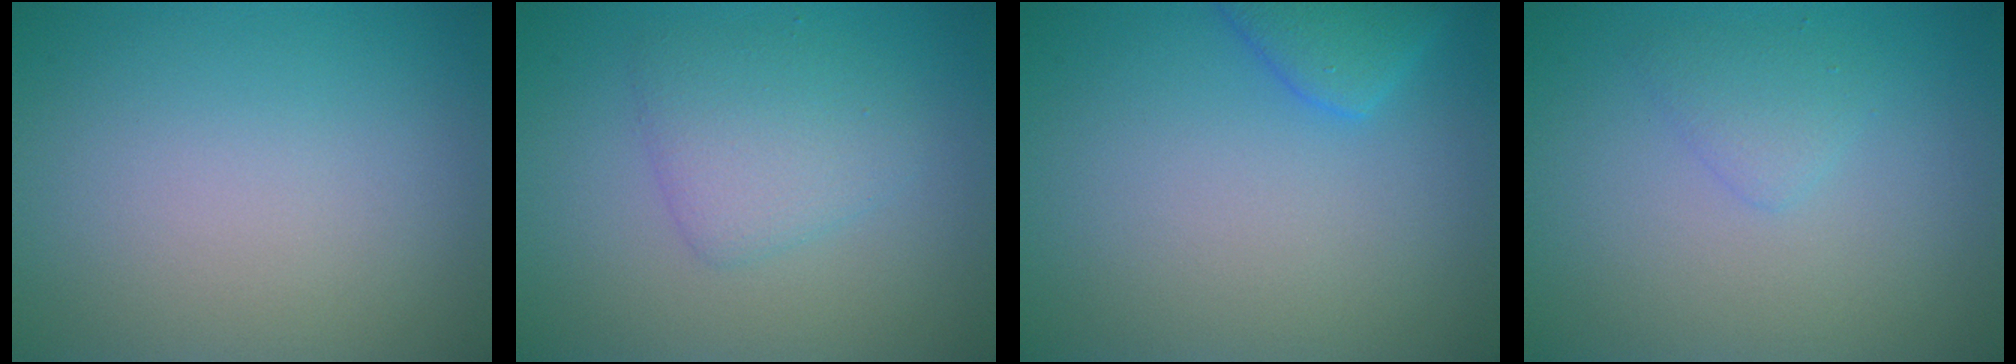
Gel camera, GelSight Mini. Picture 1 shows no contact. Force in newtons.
{"total": 2.9, "press": 2.9, "slide": 0.1}
{"total": 2.5, "press": 2.5, "slide": 0.4}
{"total": 1.4, "press": 1.4, "slide": 0.1}